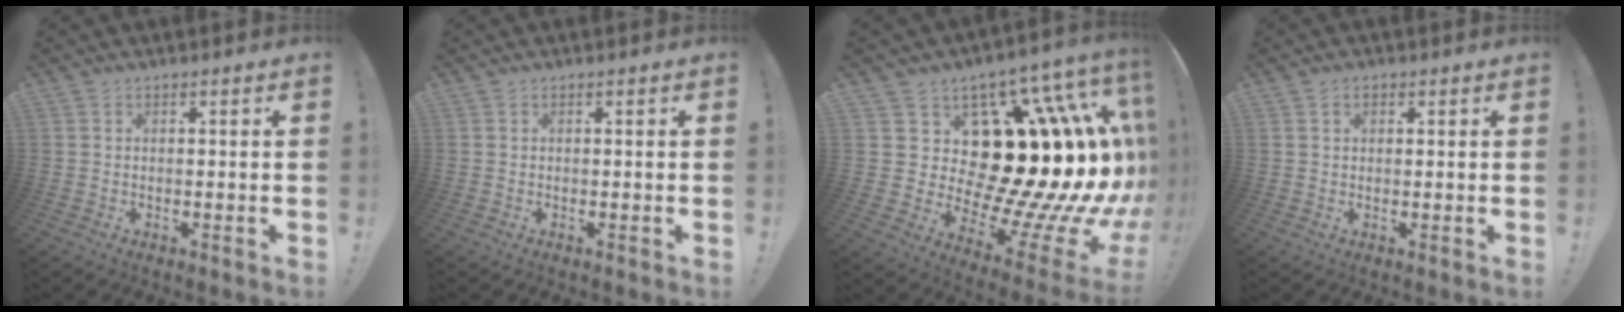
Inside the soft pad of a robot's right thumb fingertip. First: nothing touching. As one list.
[{"total": 0.0}, {"total": 25.8, "force": [1.6, 11.5, 23.1], "torque": [-0.319, -0.089, 0.093]}, {"total": 1.4, "force": [0.5, 1.1, 0.5], "torque": [-0.010, 0.002, 0.009]}]